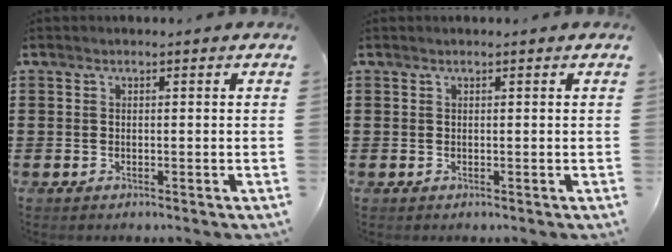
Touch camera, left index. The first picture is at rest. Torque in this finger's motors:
{"motor_torque": [0.10, 0.12, -0.06, -0.01]}